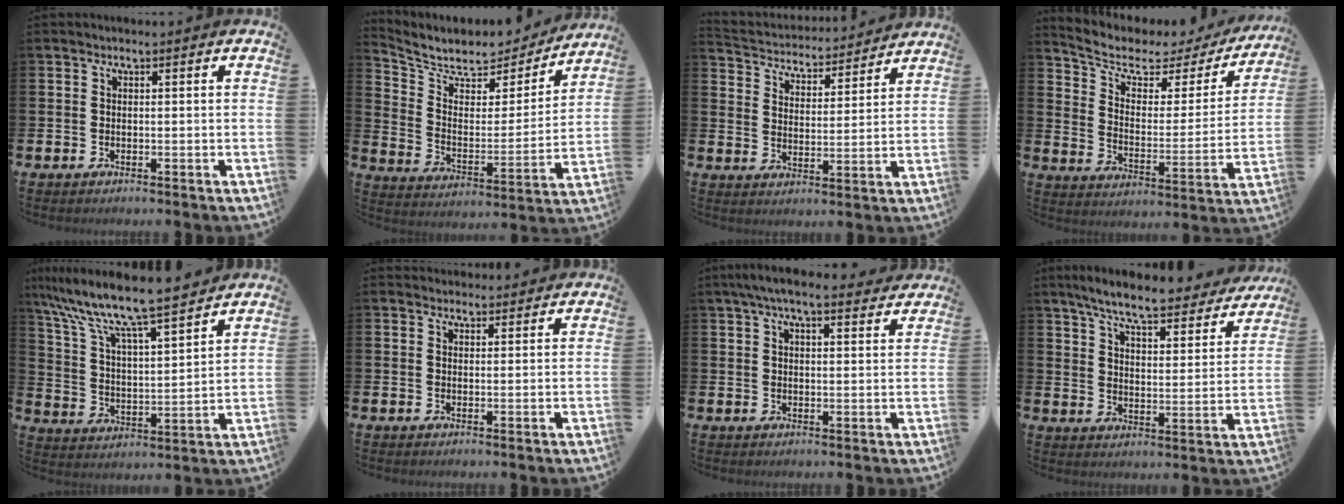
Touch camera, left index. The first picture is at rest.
{"total": 7.3, "force": [6.5, 3.0, 1.5], "torque": [-0.070, -0.055, 0.110]}
{"total": 4.1, "force": [3.9, 1.2, -0.1], "torque": [-0.022, -0.041, 0.061]}
{"total": 5.9, "force": [4.5, 2.8, 2.5], "torque": [-0.075, -0.032, 0.068]}
{"total": 10.4, "force": [9.3, 0.8, 4.6], "torque": [-0.125, -0.060, 0.156]}
{"total": 2.1, "force": [2.0, 0.6, -0.1], "torque": [0.015, -0.011, 0.034]}
{"total": 5.6, "force": [4.9, 0.9, 2.6], "torque": [-0.046, -0.016, 0.086]}
{"total": 7.6, "force": [6.9, 0.7, 3.0], "torque": [-0.077, -0.046, 0.115]}